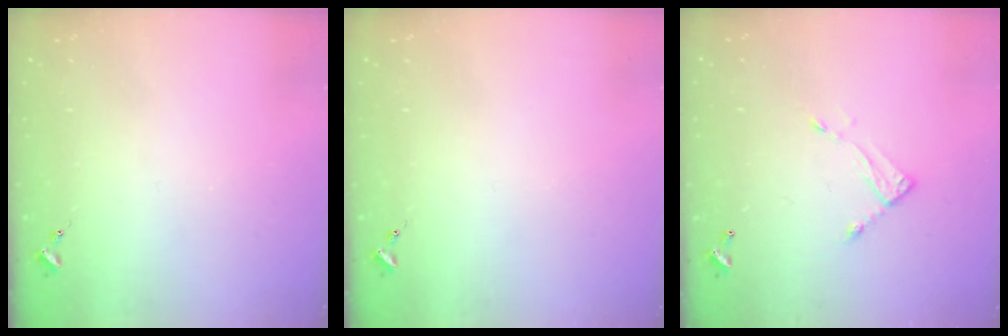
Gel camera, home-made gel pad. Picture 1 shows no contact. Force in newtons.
{"total": 0.0}
{"total": 7.1, "press": 7.1, "slide": 0.5}